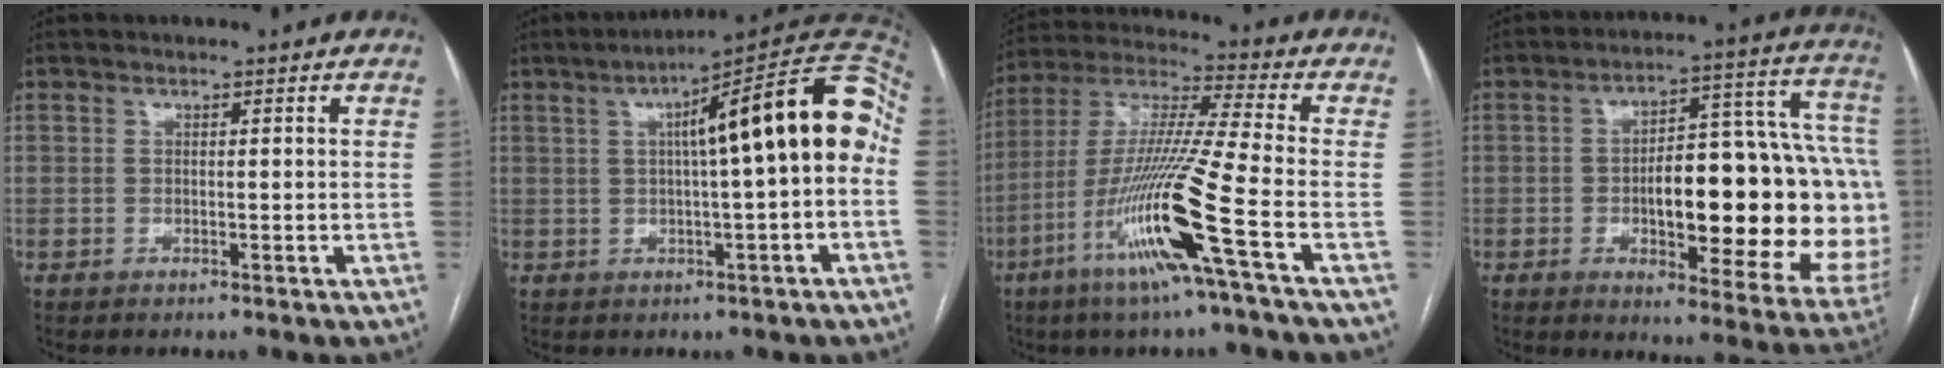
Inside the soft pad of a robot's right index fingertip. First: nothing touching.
{"total": 16.0, "force": [2.1, 1.0, 15.9], "torque": [-0.221, 0.045, 0.024]}
{"total": 17.1, "force": [-7.1, -1.5, 15.5], "torque": [-0.316, -0.022, -0.139]}
{"total": 26.9, "force": [-2.2, 8.2, 25.5], "torque": [-0.257, 0.045, -0.007]}